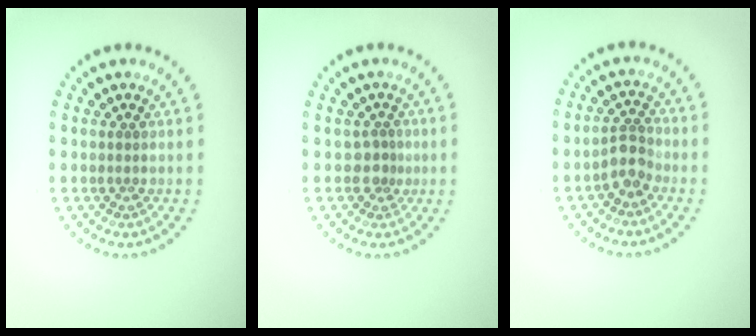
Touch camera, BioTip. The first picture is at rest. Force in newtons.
{"total": 1.2, "press": 0.8, "slide": 0.9}
{"total": 2.2, "press": 1.8, "slide": 1.3}